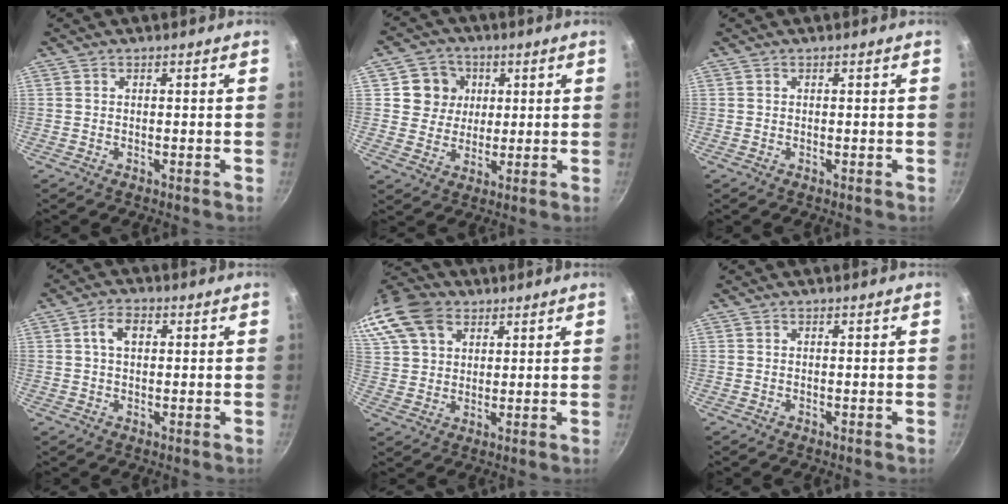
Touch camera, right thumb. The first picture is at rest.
{"total": 7.9, "force": [2.1, 7.4, 2.0], "torque": [0.007, 0.004, 0.031]}
{"total": 0.0}
{"total": 4.4, "force": [1.0, 2.8, 3.3], "torque": [-0.047, 0.008, 0.016]}
{"total": 21.4, "force": [10.6, 15.0, 11.0], "torque": [-0.268, 0.041, 0.199]}
{"total": 0.0}